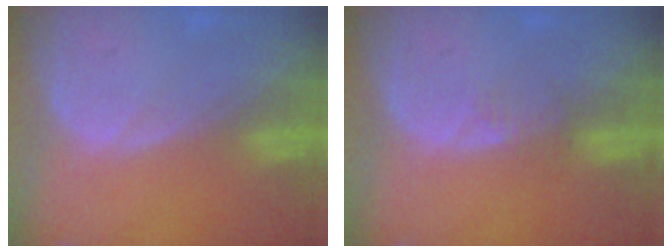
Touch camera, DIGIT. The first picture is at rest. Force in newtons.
{"total": 1.5, "press": 1.5, "slide": 0.2}